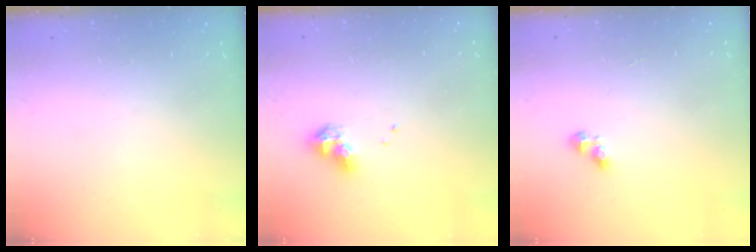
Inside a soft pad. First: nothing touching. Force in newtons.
{"total": 9.0, "press": 8.9, "slide": 1.0}
{"total": 3.1, "press": 3.1, "slide": 0.4}